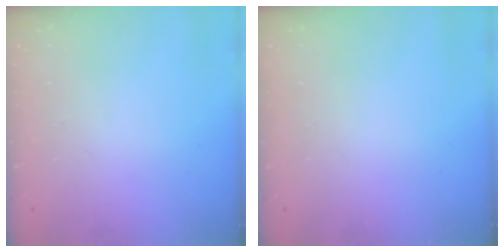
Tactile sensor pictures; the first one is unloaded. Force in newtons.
{"total": 0.0}